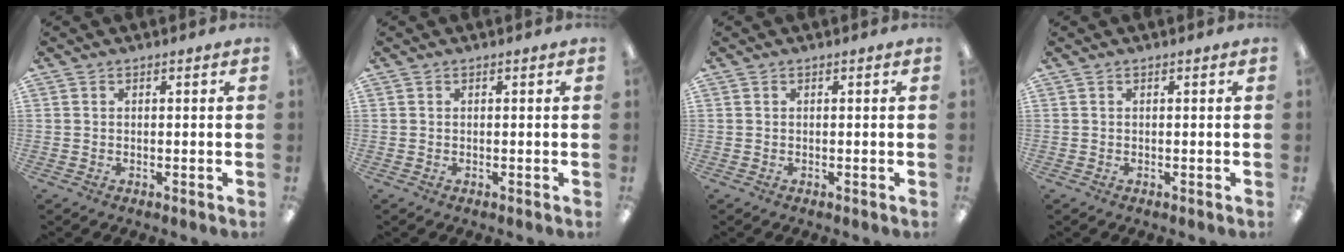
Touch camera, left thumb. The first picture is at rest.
{"total": 0.0}
{"total": 0.0}
{"total": 0.0}